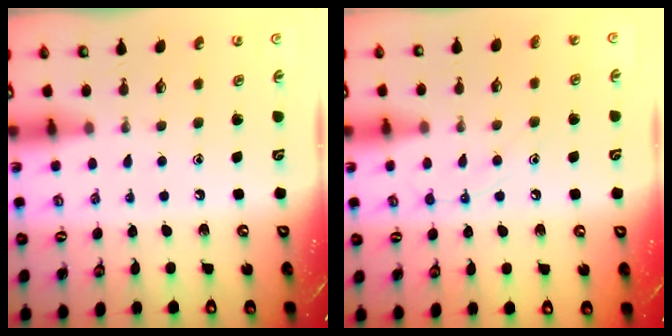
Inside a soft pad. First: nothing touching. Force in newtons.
{"total": 9.3, "press": 9.3, "slide": 0.7}